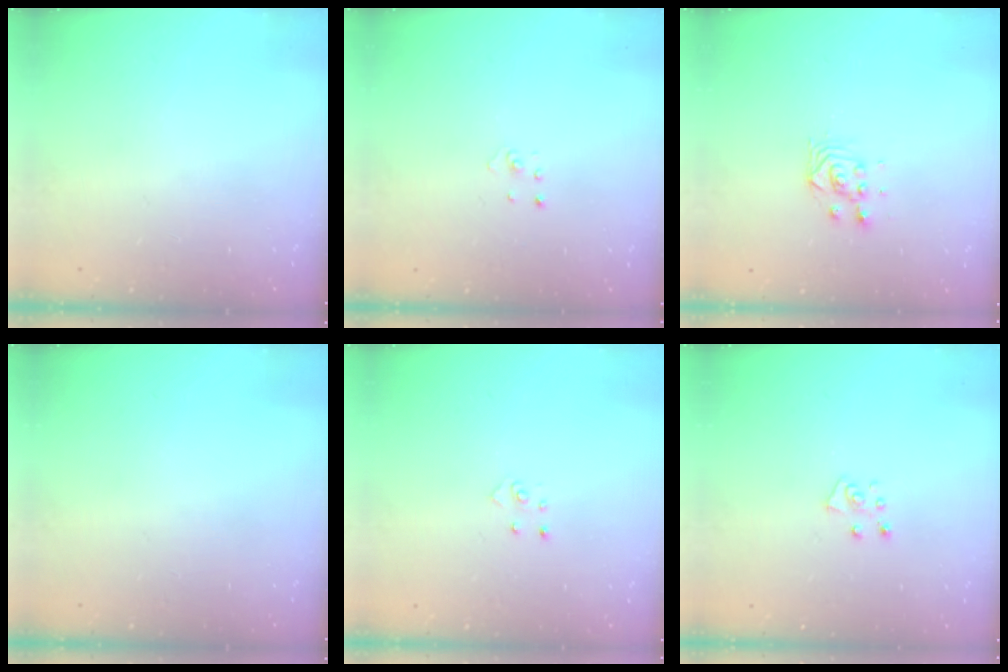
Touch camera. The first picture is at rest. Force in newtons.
{"total": 1.5, "press": 1.5, "slide": 0.1}
{"total": 3.4, "press": 3.4, "slide": 0.1}
{"total": 0.0}
{"total": 2.6, "press": 2.6, "slide": 0.3}
{"total": 5.7, "press": 5.7, "slide": 0.7}